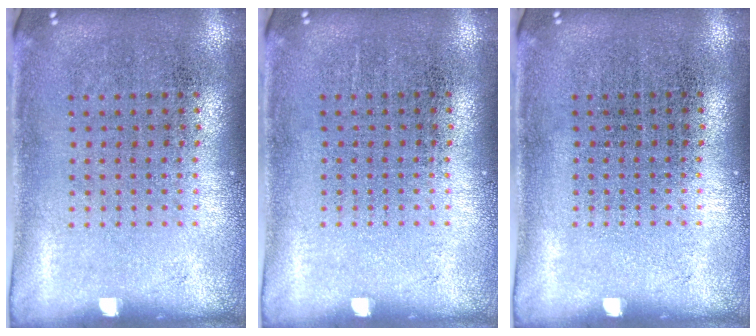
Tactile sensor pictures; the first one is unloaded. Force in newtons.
{"total": 0.0}
{"total": 0.0}